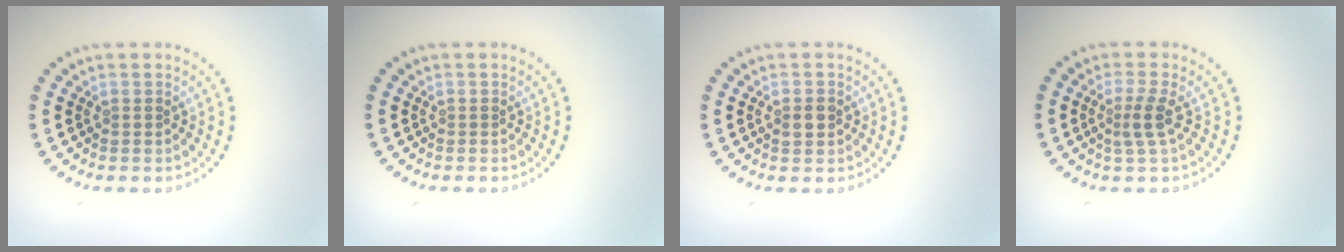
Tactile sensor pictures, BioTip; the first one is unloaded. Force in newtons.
{"total": 0.0}
{"total": 1.7, "press": 1.7, "slide": 0.1}
{"total": 2.1, "press": 1.4, "slide": 1.5}